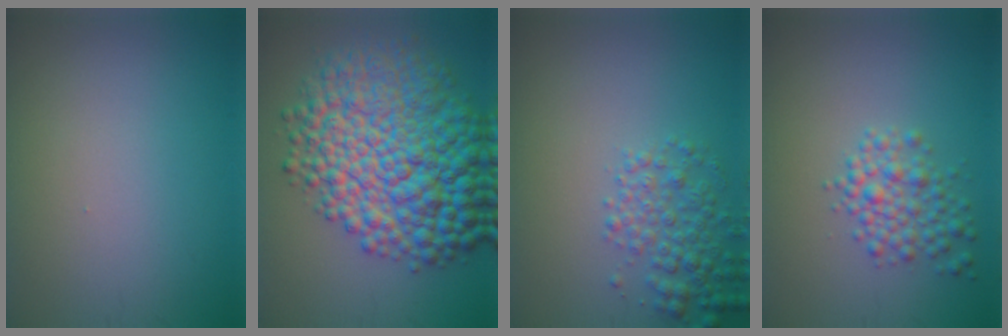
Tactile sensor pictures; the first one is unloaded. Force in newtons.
{"total": 13.0, "press": 13.0, "slide": 0.1}
{"total": 3.3, "press": 3.3, "slide": 0.1}
{"total": 3.1, "press": 3.1, "slide": 0.1}